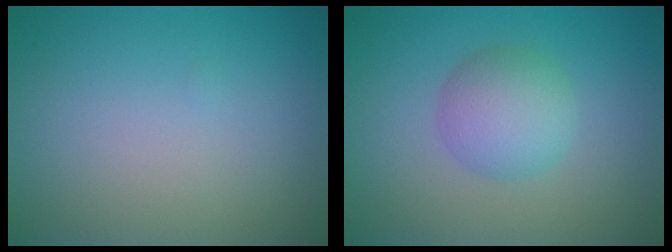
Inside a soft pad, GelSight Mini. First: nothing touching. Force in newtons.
{"total": 3.7, "press": 3.7, "slide": 0.0}